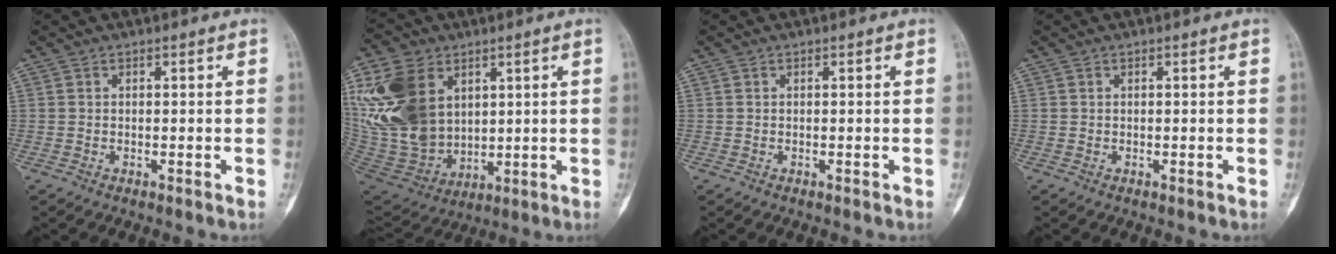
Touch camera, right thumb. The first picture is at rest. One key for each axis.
{"total": 23.8, "fx": 7.0, "fy": 16.8, "fz": 15.3, "tx": -0.320, "ty": -0.022, "tz": 0.151}
{"total": 0.0}
{"total": 0.0}